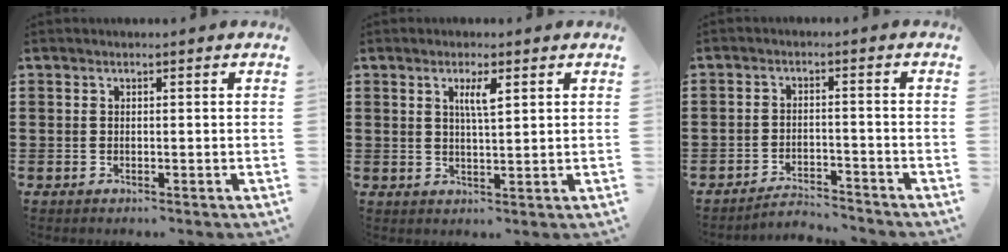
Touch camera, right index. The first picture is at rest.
{"total": 3.2, "force": [1.2, 0.6, 2.9], "torque": [-0.061, 0.004, 0.018]}
{"total": 3.3, "force": [-3.3, 0.1, 0.3], "torque": [-0.010, -0.001, -0.069]}